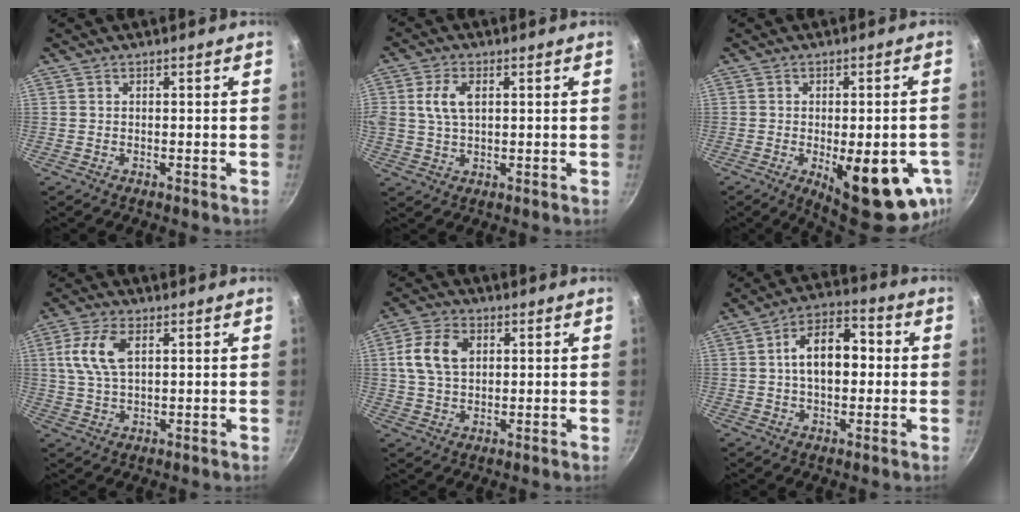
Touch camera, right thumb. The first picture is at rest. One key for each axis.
{"total": 5.9, "fx": 1.4, "fy": 3.4, "fz": 4.6, "tx": -0.096, "ty": 0.002, "tz": 0.029}
{"total": 15.0, "fx": -3.7, "fy": 5.6, "fz": 13.4, "tx": -0.165, "ty": -0.025, "tz": -0.034}
{"total": 8.2, "fx": 2.3, "fy": 4.2, "fz": 6.6, "tx": -0.147, "ty": 0.003, "tz": 0.046}
{"total": 9.1, "fx": 2.1, "fy": 6.1, "fz": 6.3, "tx": -0.118, "ty": 0.006, "tz": 0.039}
{"total": 11.6, "fx": 0.9, "fy": 6.9, "fz": 9.3, "tx": -0.135, "ty": 0.027, "tz": 0.005}